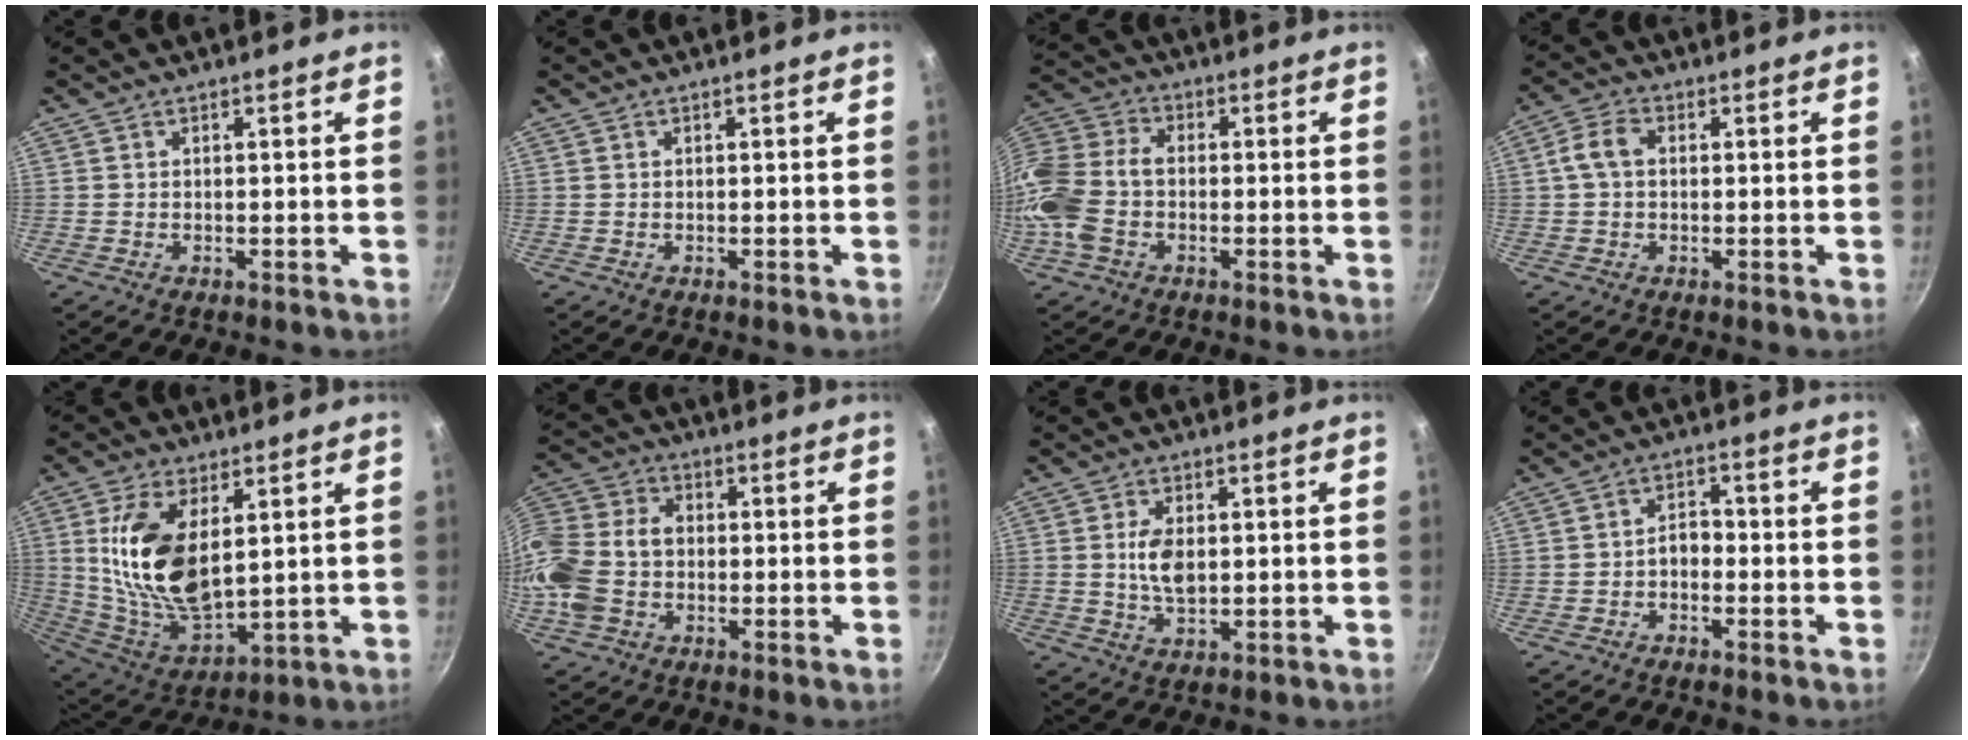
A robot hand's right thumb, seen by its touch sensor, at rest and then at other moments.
{"total": 0.0}
{"total": 14.4, "force": [-2.1, 9.8, 10.4], "torque": [-0.254, 0.026, -0.044]}
{"total": 4.9, "force": [0.5, 3.4, 3.5], "torque": [-0.071, 0.016, 0.004]}
{"total": 18.2, "force": [4.0, 9.2, 15.1], "torque": [-0.281, -0.023, 0.091]}
{"total": 15.6, "force": [-1.6, 11.3, 10.6], "torque": [-0.245, 0.028, -0.032]}
{"total": 6.0, "force": [0.5, 3.4, 5.0], "torque": [-0.090, -0.005, 0.012]}
{"total": 3.2, "force": [-1.2, 2.1, 2.1], "torque": [-0.022, 0.020, -0.029]}